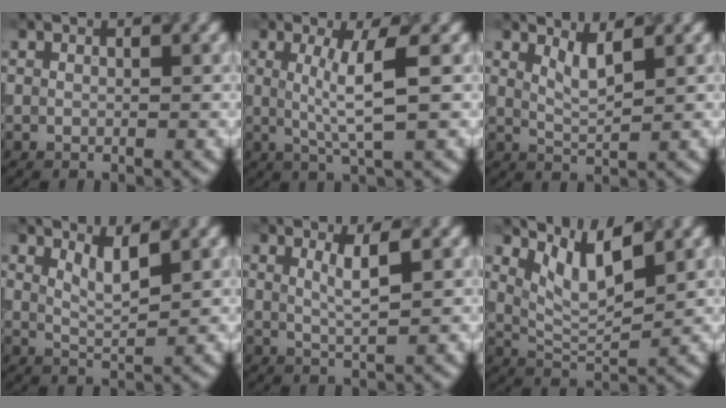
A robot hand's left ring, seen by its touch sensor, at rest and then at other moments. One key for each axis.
{"total": 4.0, "fx": 0.6, "fy": 0.6, "fz": 3.9, "tx": -0.073, "ty": -0.003, "tz": 0.013}
{"total": 2.0, "fx": 1.4, "fy": 0.5, "fz": 1.4, "tx": -0.027, "ty": -0.007, "tz": 0.028}
{"total": 2.2, "fx": 1.4, "fy": 0.5, "fz": 1.6, "tx": -0.028, "ty": -0.008, "tz": 0.029}
{"total": 2.5, "fx": 0.9, "fy": 0.6, "fz": 2.2, "tx": -0.034, "ty": -0.004, "tz": 0.015}
{"total": 4.4, "fx": 2.5, "fy": 1.2, "fz": 3.4, "tx": -0.076, "ty": -0.007, "tz": 0.052}